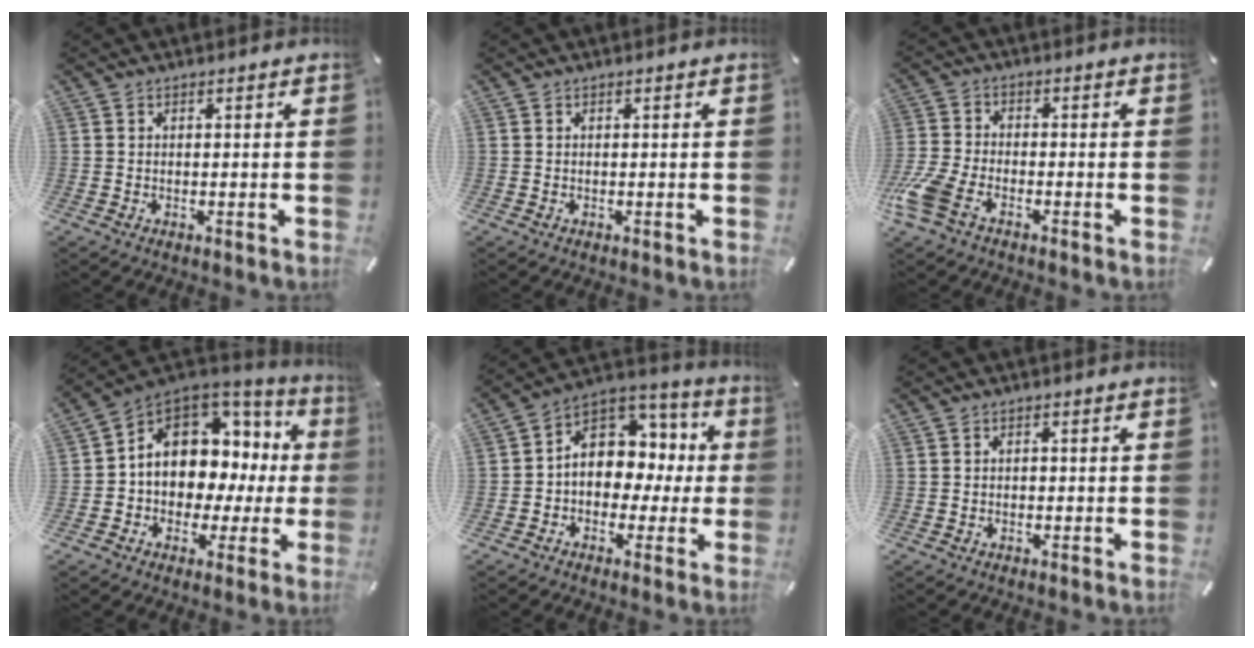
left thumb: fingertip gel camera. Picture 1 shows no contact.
{"total": 0.0}
{"total": 8.4, "force": [-4.8, 4.1, 5.6], "torque": [-0.148, -0.001, -0.096]}
{"total": 10.4, "force": [2.4, 8.7, 5.3], "torque": [-0.088, -0.028, 0.045]}
{"total": 10.8, "force": [0.9, 9.2, 5.6], "torque": [-0.091, -0.014, 0.023]}
{"total": 0.5, "force": [-0.2, 0.4, 0.3], "torque": [-0.006, 0.001, -0.005]}